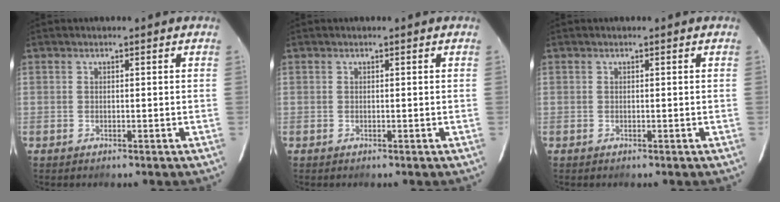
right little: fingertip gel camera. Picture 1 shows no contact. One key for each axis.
{"total": 0.0}
{"total": 0.0}